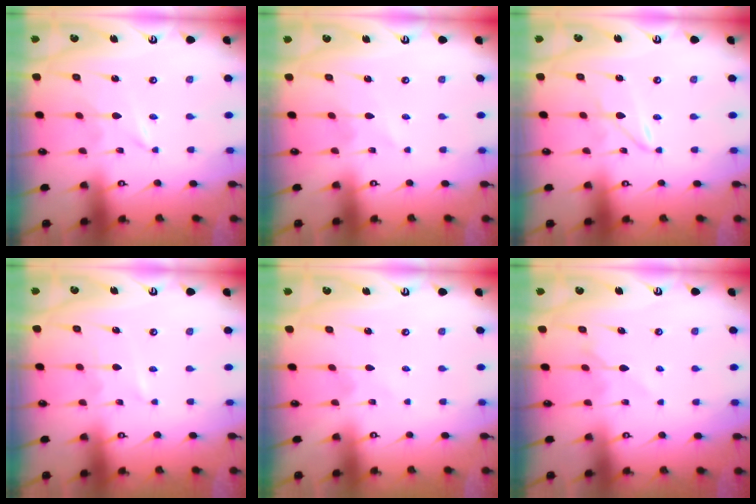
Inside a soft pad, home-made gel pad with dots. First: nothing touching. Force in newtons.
{"total": 2.4, "press": 2.3, "slide": 0.3}
{"total": 1.9, "press": 1.9, "slide": 0.1}
{"total": 0.9, "press": 0.9, "slide": 0.1}
{"total": 1.4, "press": 1.4, "slide": 0.1}
{"total": 6.3, "press": 6.2, "slide": 0.8}